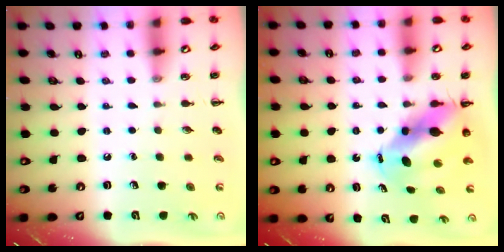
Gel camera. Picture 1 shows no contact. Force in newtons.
{"total": 9.1, "press": 8.8, "slide": 2.5}